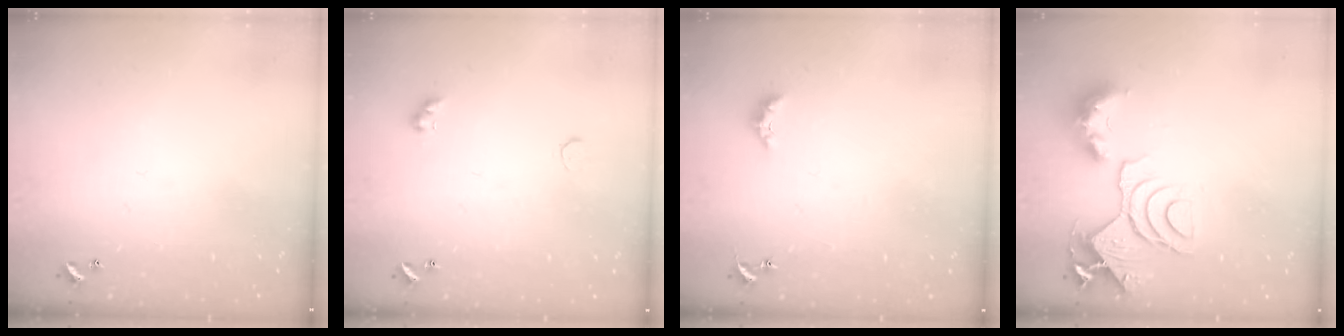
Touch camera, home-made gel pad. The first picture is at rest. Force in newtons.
{"total": 2.6, "press": 2.4, "slide": 0.8}
{"total": 2.8, "press": 2.7, "slide": 0.6}
{"total": 15.0, "press": 14.9, "slide": 1.7}